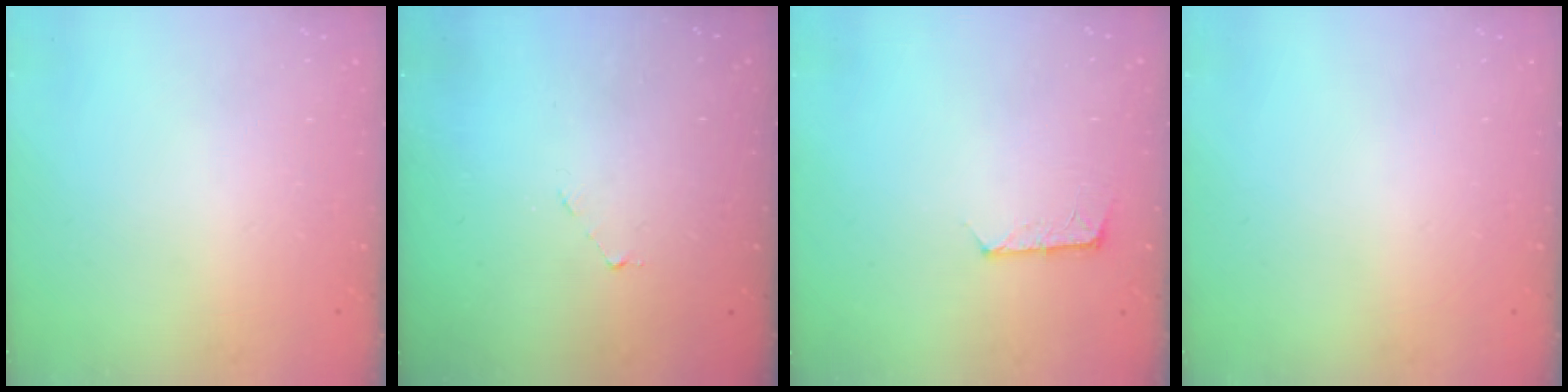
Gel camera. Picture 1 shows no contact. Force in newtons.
{"total": 2.1, "press": 2.1, "slide": 0.2}
{"total": 5.3, "press": 5.2, "slide": 0.6}
{"total": 0.0}